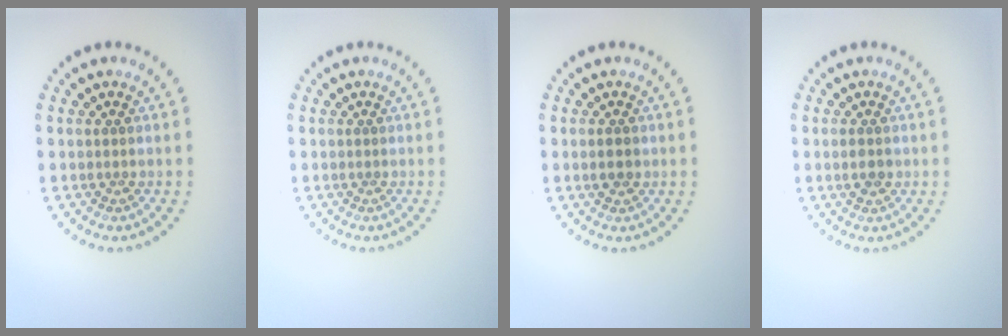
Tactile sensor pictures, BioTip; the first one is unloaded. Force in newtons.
{"total": 0.0}
{"total": 1.3, "press": 1.3, "slide": 0.1}
{"total": 1.4, "press": 1.4, "slide": 0.0}